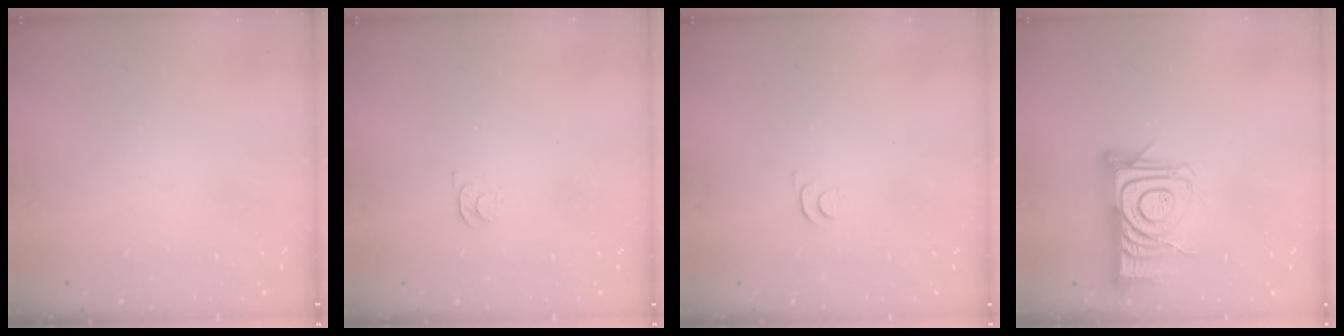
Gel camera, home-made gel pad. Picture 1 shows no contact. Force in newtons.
{"total": 3.6, "press": 3.5, "slide": 0.8}
{"total": 3.3, "press": 3.2, "slide": 0.4}
{"total": 14.6, "press": 14.6, "slide": 1.0}